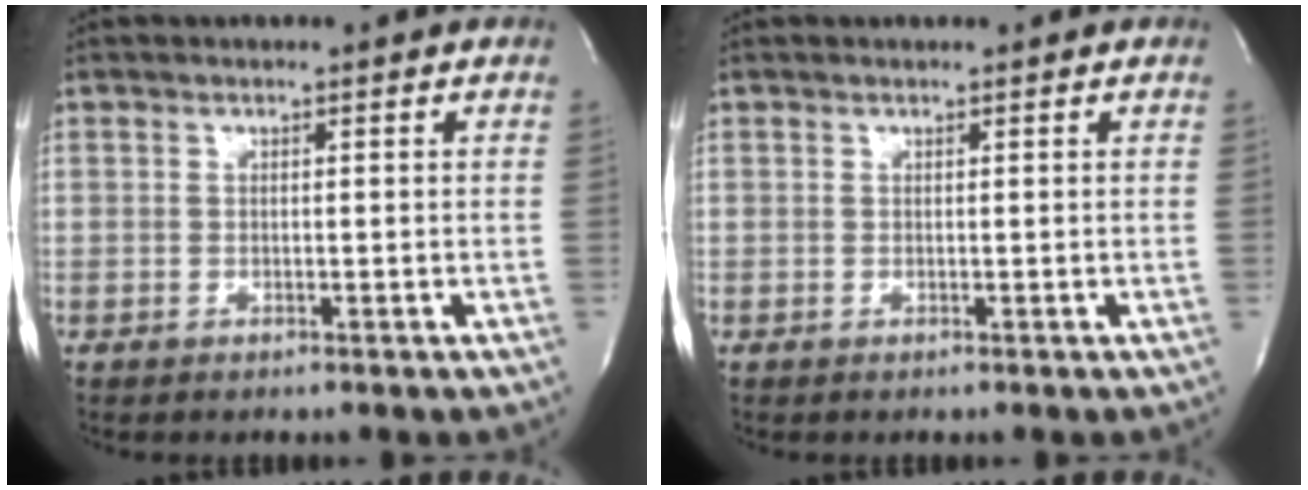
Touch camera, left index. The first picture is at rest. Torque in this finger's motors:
{"motor_torque": [0.11, -0.07, -0.01, -0.01]}